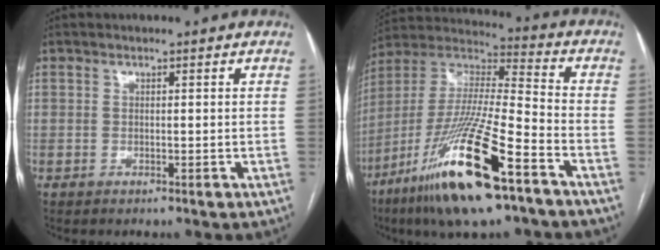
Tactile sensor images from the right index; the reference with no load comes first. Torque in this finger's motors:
{"motor_torque": [1.97, -0.17, 1.05, 0.15]}